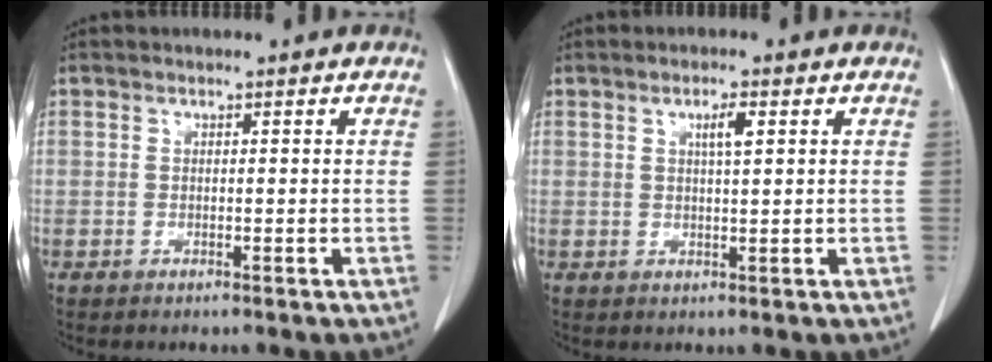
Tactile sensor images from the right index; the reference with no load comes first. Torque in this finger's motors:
{"motor_torque": [0.38, 0.18, 0.05, 0.02]}